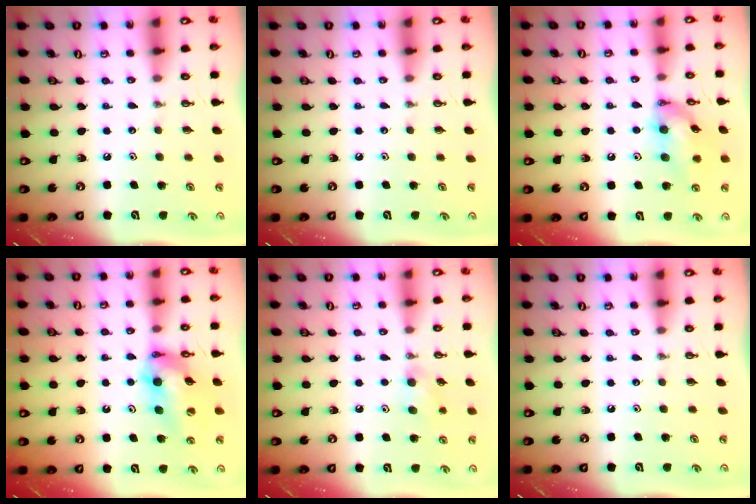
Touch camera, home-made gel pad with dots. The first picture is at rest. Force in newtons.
{"total": 0.0}
{"total": 13.8, "press": 13.7, "slide": 1.6}
{"total": 12.5, "press": 12.4, "slide": 1.6}
{"total": 7.8, "press": 7.4, "slide": 2.3}
{"total": 0.0}